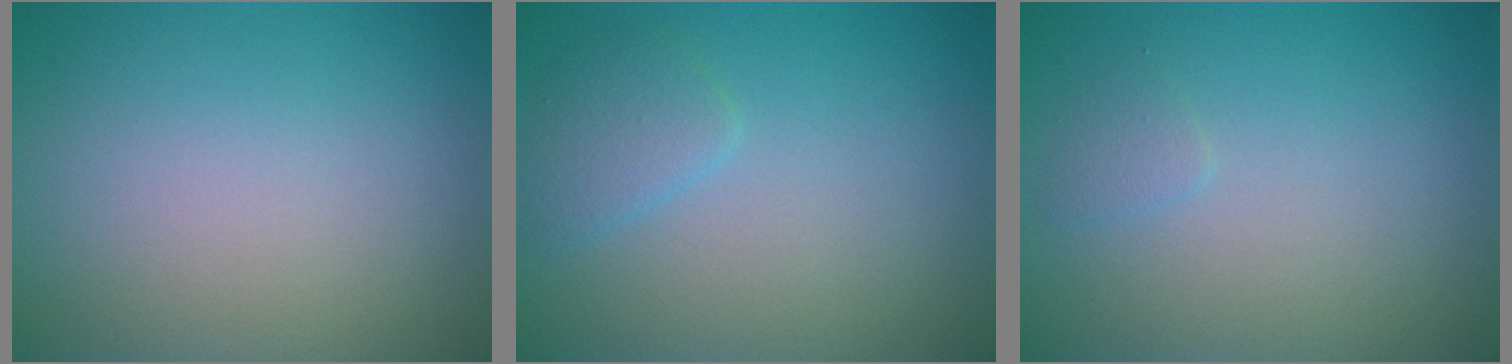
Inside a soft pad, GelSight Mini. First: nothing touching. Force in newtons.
{"total": 1.8, "press": 1.8, "slide": 0.1}
{"total": 0.7, "press": 0.7, "slide": 0.0}